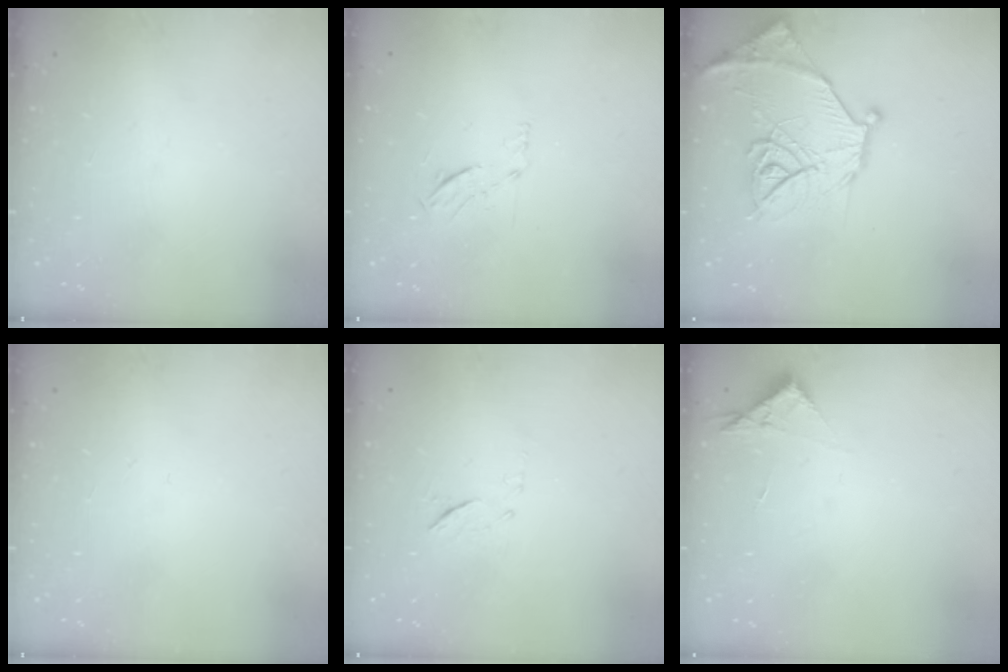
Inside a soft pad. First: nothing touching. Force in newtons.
{"total": 5.2, "press": 5.1, "slide": 0.9}
{"total": 16.8, "press": 16.7, "slide": 1.5}
{"total": 0.0}
{"total": 6.0, "press": 6.0, "slide": 0.6}
{"total": 3.1, "press": 3.1, "slide": 0.5}